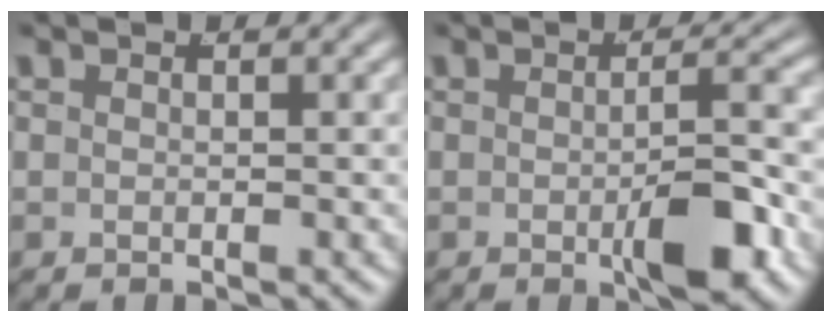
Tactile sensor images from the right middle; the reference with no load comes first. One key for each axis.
{"total": 4.1, "fx": -1.4, "fy": 0.7, "fz": 3.8, "tx": -0.043, "ty": 0.000, "tz": -0.025}